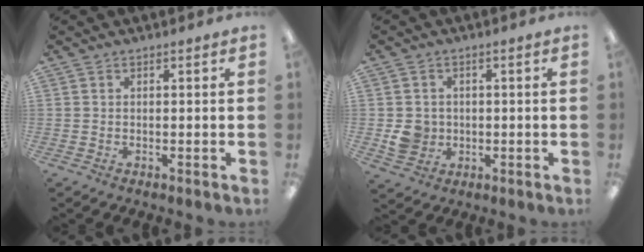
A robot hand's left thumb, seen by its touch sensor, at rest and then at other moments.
{"total": 5.4, "force": [-0.6, 5.0, 1.8], "torque": [-0.026, 0.006, -0.009]}